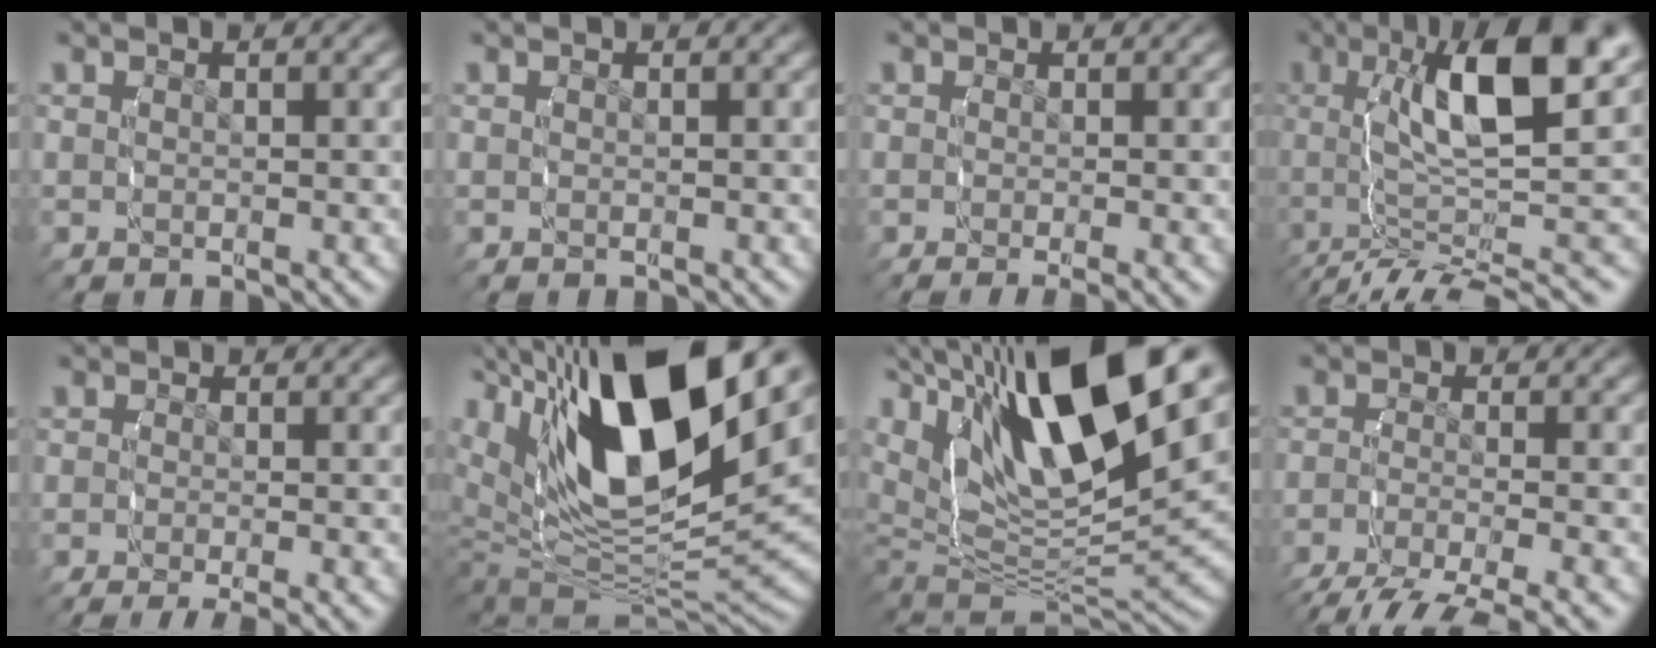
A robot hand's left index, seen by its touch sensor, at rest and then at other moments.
{"total": 0.0}
{"total": 1.9, "force": [-1.5, 0.2, 1.1], "torque": [-0.003, -0.009, -0.015]}
{"total": 9.8, "force": [0.9, 3.0, 9.2], "torque": [-0.144, -0.002, 0.022]}
{"total": 3.2, "force": [-2.6, 0.7, 1.8], "torque": [-0.013, -0.011, -0.030]}
{"total": 18.0, "force": [3.2, 10.6, 14.2], "torque": [-0.266, -0.022, 0.066]}
{"total": 16.6, "force": [4.7, 9.1, 13.1], "torque": [-0.229, -0.008, 0.084]}
{"total": 6.4, "force": [-4.9, 2.3, 3.4], "torque": [-0.055, -0.021, -0.065]}